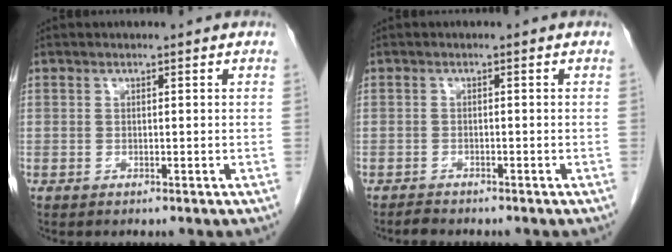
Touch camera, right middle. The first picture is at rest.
{"total": 1.3, "force": [-1.2, 0.3, 0.1], "torque": [-0.010, -0.004, -0.020]}